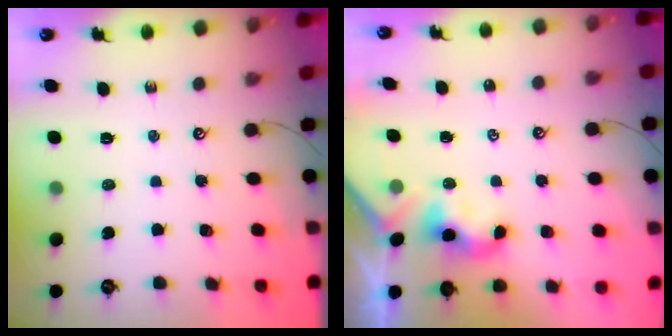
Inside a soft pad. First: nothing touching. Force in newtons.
{"total": 2.4, "press": 2.4, "slide": 0.2}